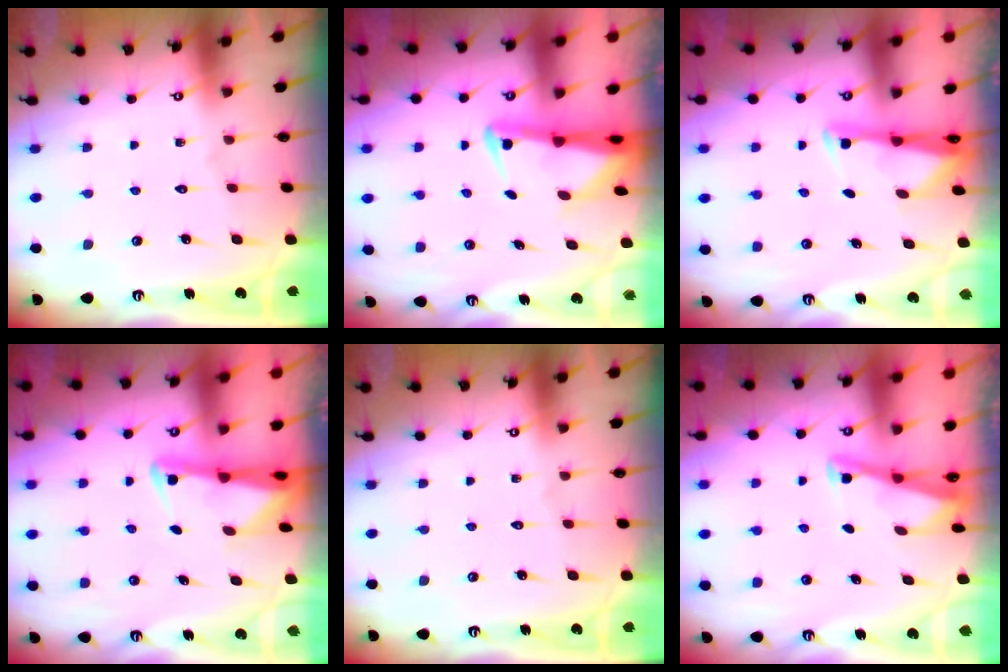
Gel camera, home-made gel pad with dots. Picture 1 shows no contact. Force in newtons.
{"total": 3.0, "press": 2.9, "slide": 1.0}
{"total": 2.7, "press": 2.7, "slide": 0.4}
{"total": 2.3, "press": 2.2, "slide": 0.5}
{"total": 0.0}
{"total": 2.9, "press": 2.8, "slide": 0.4}